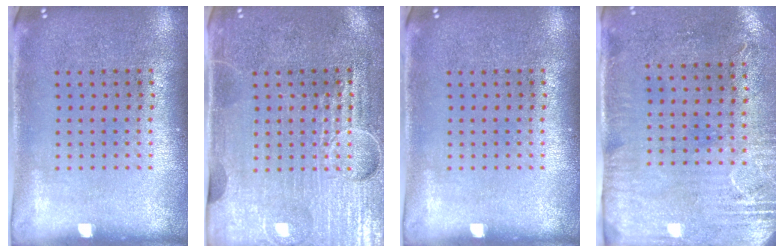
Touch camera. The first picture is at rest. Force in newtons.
{"total": 4.3, "press": 4.1, "slide": 1.4}
{"total": 0.0}
{"total": 2.9, "press": 2.4, "slide": 1.7}